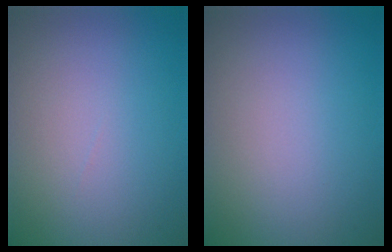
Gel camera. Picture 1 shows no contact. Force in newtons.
{"total": 0.0}